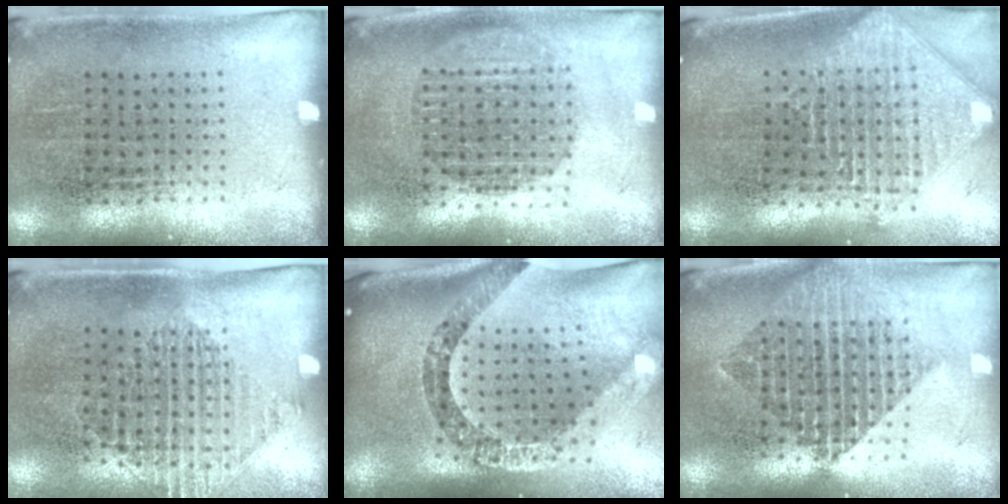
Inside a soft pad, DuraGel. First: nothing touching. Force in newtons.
{"total": 1.7, "press": 1.4, "slide": 0.9}
{"total": 2.5, "press": 1.9, "slide": 1.6}
{"total": 1.4, "press": 1.2, "slide": 0.9}
{"total": 3.1, "press": 2.3, "slide": 2.1}
{"total": 2.0, "press": 1.6, "slide": 1.2}